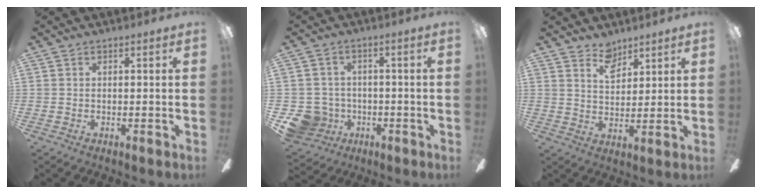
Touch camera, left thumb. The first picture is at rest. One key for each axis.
{"total": 8.2, "fx": -2.8, "fy": 7.5, "fz": 1.8, "tx": -0.061, "ty": 0.023, "tz": -0.047}
{"total": 6.4, "fx": 5.0, "fy": 3.5, "fz": 1.9, "tx": -0.030, "ty": -0.019, "tz": 0.091}